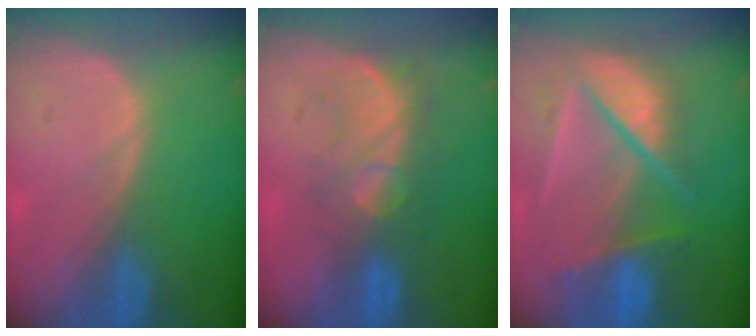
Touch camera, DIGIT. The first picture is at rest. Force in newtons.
{"total": 8.2, "press": 7.7, "slide": 2.8}
{"total": 9.8, "press": 8.3, "slide": 5.2}